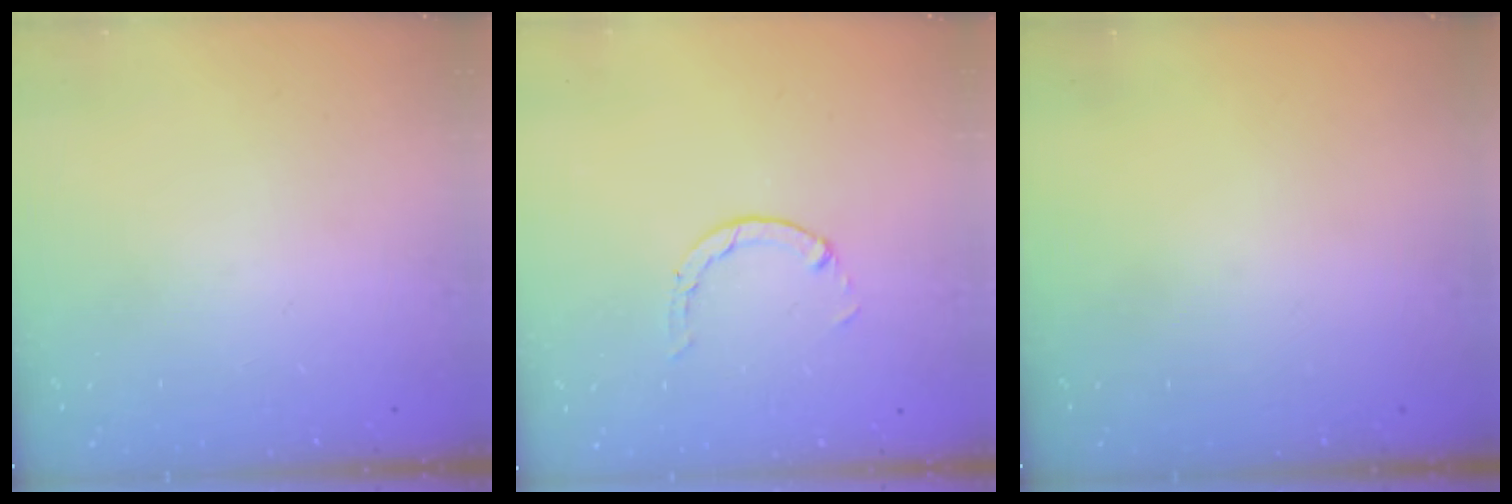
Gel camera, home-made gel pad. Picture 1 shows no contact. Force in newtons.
{"total": 0.6, "press": 0.6, "slide": 0.2}
{"total": 0.0}